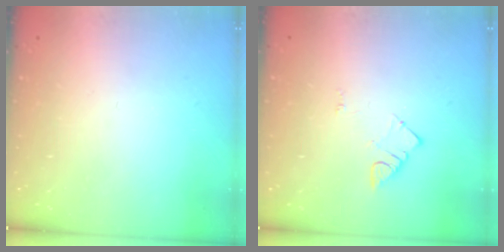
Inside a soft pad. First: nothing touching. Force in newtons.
{"total": 3.4, "press": 3.4, "slide": 0.5}